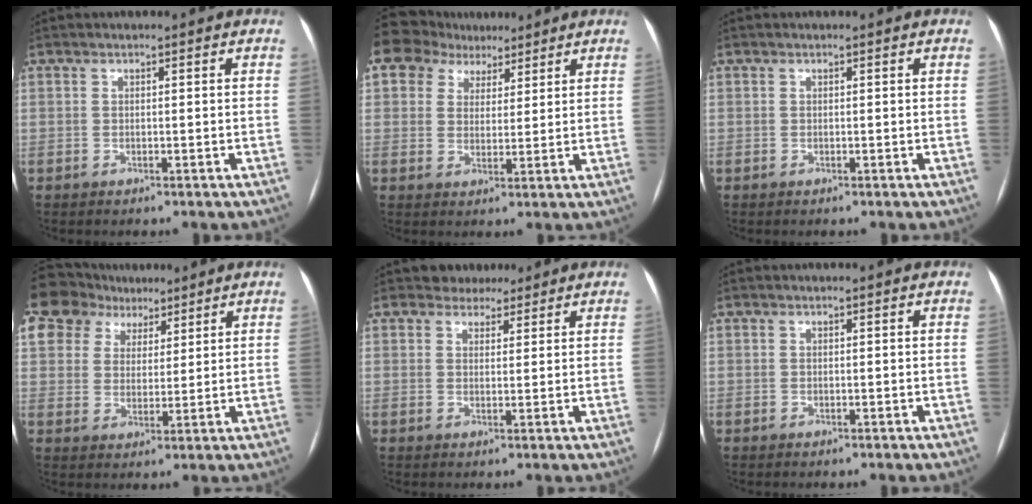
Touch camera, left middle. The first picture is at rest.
{"total": 5.9, "force": [4.6, 3.6, 0.7], "torque": [-0.001, 0.022, 0.078]}
{"total": 0.0}
{"total": 11.3, "force": [7.7, 7.6, 3.3], "torque": [-0.083, 0.043, 0.143]}
{"total": 3.3, "force": [2.8, 1.7, 0.0], "torque": [0.004, 0.005, 0.039]}
{"total": 0.0}